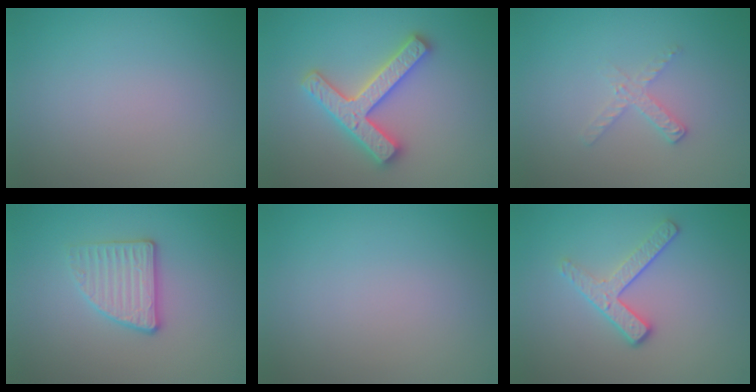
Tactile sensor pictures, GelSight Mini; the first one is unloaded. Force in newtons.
{"total": 4.0, "press": 3.9, "slide": 0.9}
{"total": 1.7, "press": 1.7, "slide": 0.2}
{"total": 2.9, "press": 2.8, "slide": 0.7}
{"total": 0.0}
{"total": 2.9, "press": 2.4, "slide": 1.6}